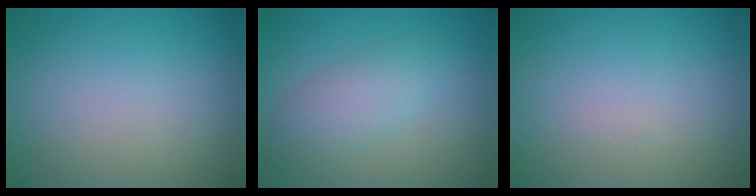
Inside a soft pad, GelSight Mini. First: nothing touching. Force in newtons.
{"total": 3.4, "press": 3.4, "slide": 0.2}
{"total": 0.0}